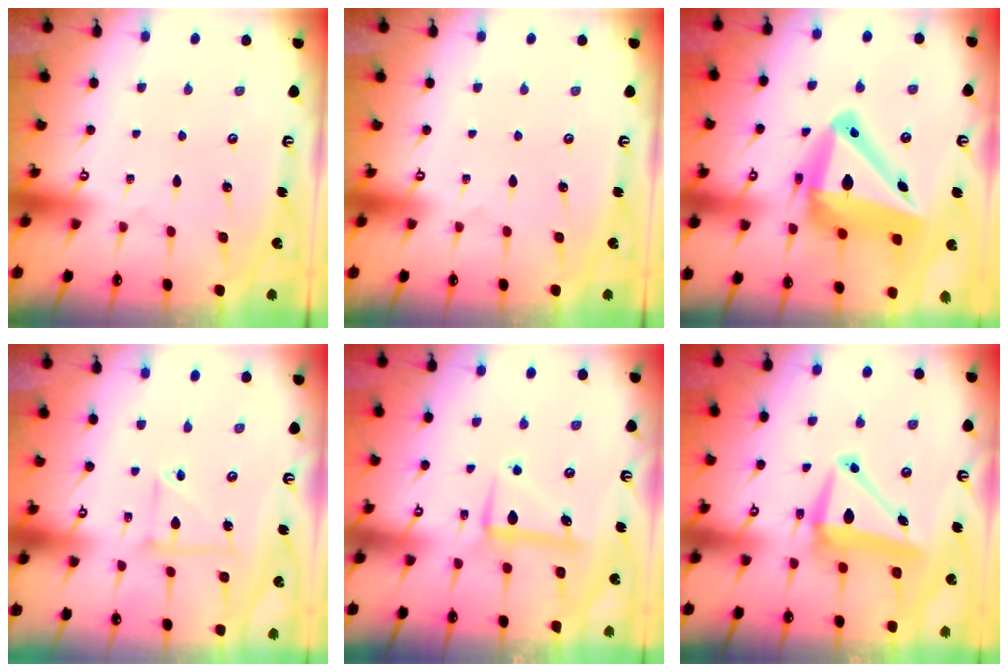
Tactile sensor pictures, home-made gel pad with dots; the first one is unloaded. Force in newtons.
{"total": 0.0}
{"total": 19.7, "press": 19.5, "slide": 3.0}
{"total": 5.6, "press": 5.6, "slide": 0.5}
{"total": 7.2, "press": 7.2, "slide": 0.3}
{"total": 8.2, "press": 8.0, "slide": 1.6}